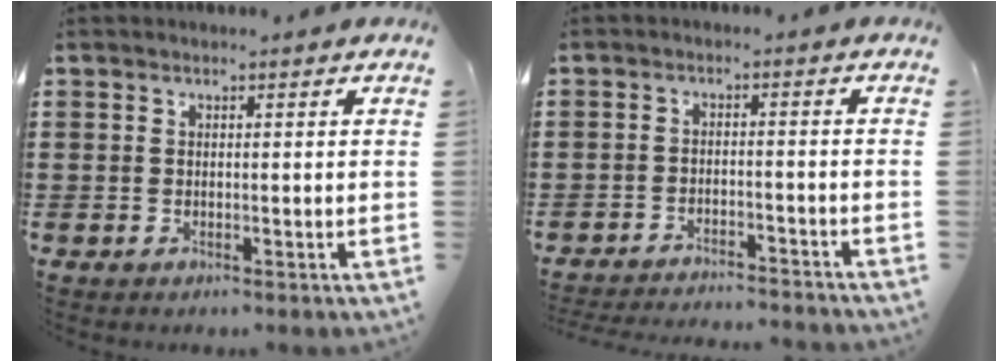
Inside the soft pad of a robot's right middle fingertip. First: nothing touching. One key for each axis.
{"total": 3.1, "fx": -3.1, "fy": -0.2, "fz": 0.2, "tx": -0.005, "ty": 0.000, "tz": -0.066}